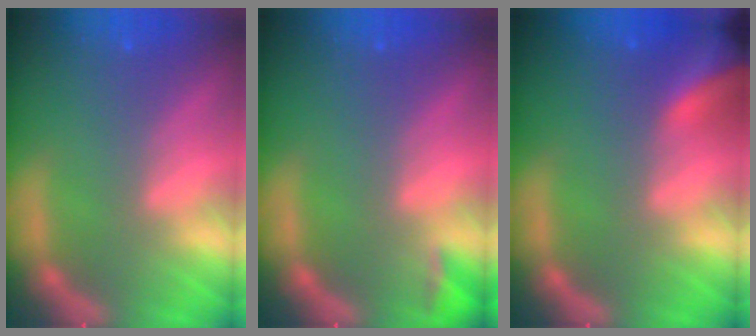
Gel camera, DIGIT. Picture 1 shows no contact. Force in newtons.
{"total": 1.4}
{"total": 8.4}